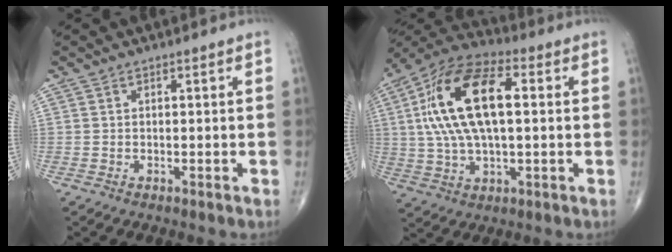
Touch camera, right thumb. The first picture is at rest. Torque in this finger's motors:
{"motor_torque": [0.59, 4.42, 2.15, 0.61, 0.67]}